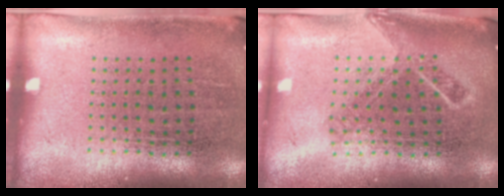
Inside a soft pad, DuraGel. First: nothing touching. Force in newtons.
{"total": 1.5, "press": 1.2, "slide": 1.0}